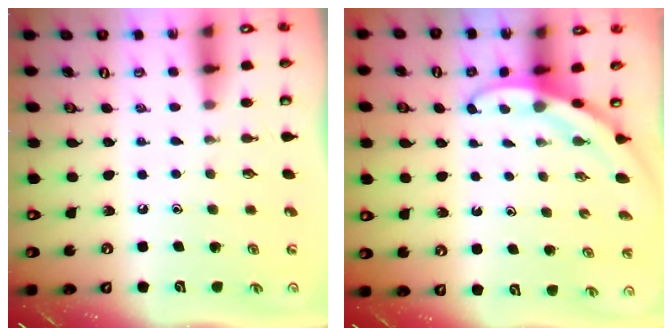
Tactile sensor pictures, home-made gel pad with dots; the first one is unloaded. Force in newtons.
{"total": 3.1, "press": 3.1, "slide": 0.1}